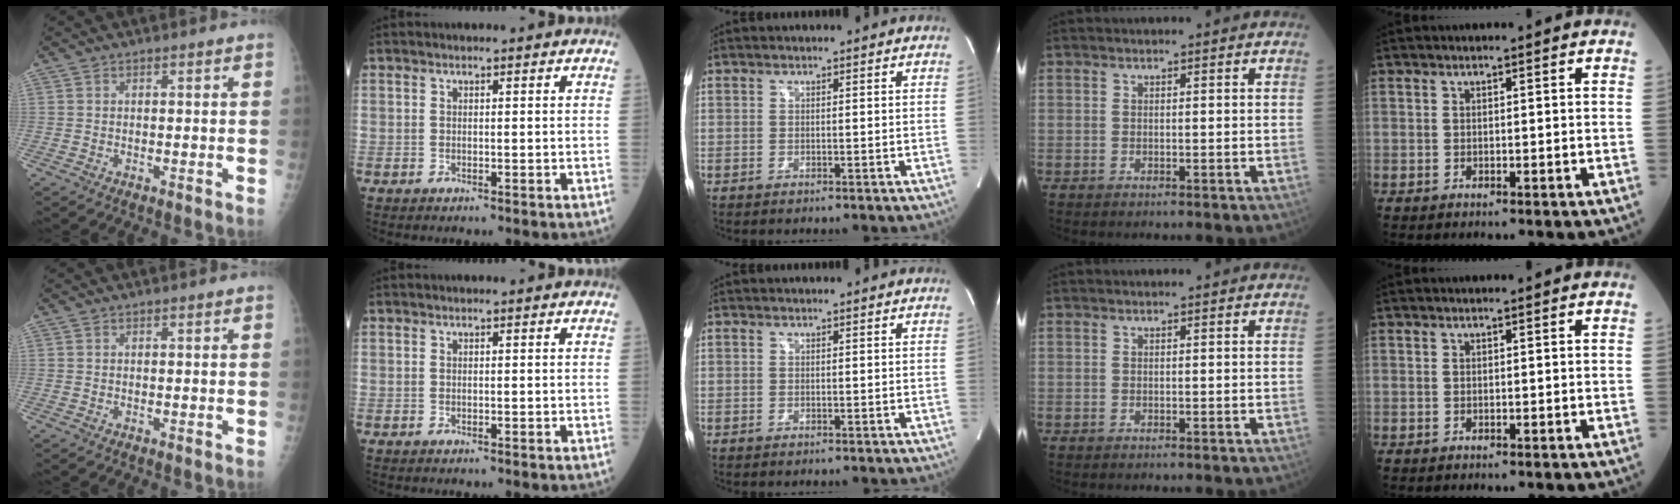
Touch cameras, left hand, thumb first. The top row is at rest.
{}